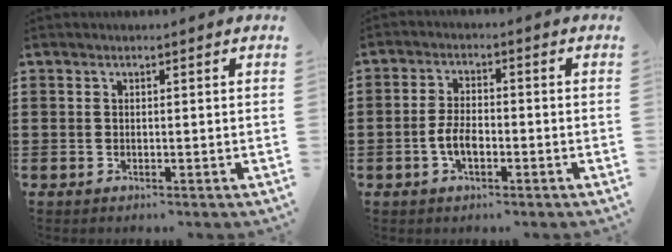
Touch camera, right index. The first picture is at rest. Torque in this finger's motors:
{"motor_torque": [1.82, 0.32, 0.54, 0.10]}